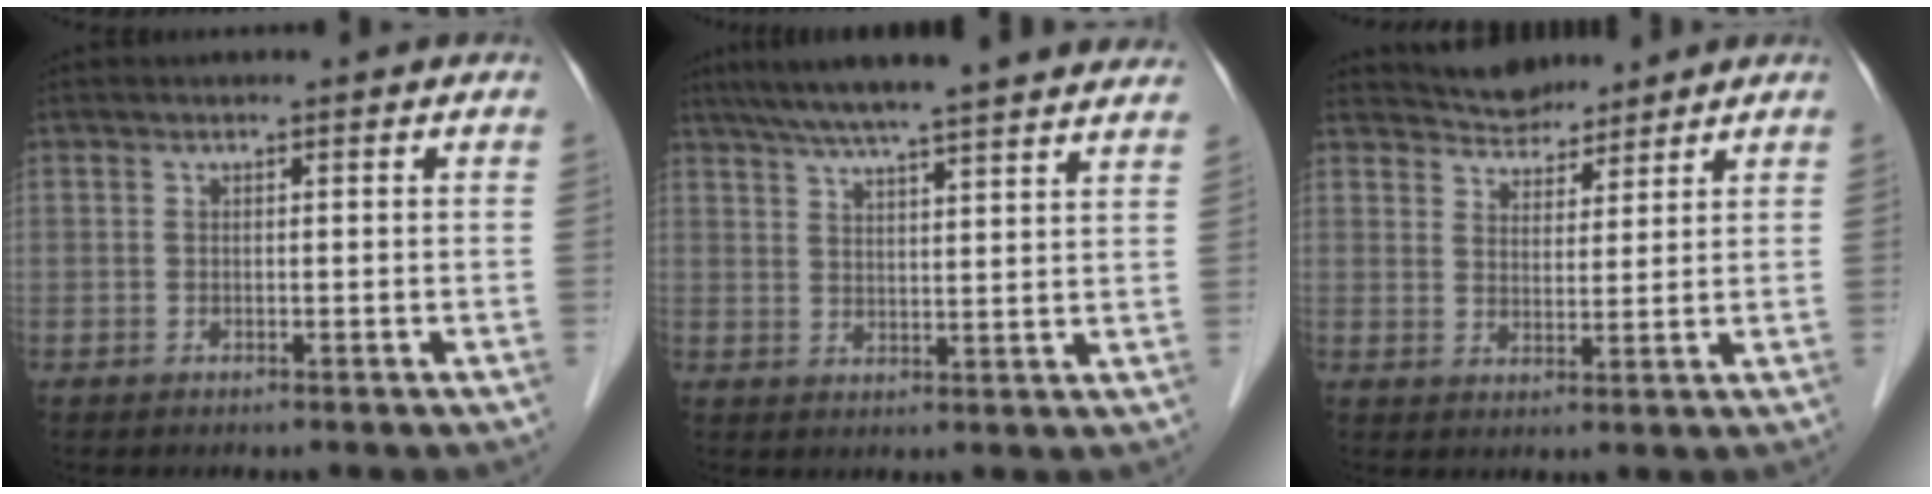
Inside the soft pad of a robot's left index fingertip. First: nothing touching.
{"total": 20.5, "force": [17.8, 0.8, 10.1], "torque": [-0.162, 0.026, 0.232]}
{"total": 5.4, "force": [5.1, 1.6, 0.4], "torque": [-0.010, 0.014, 0.090]}